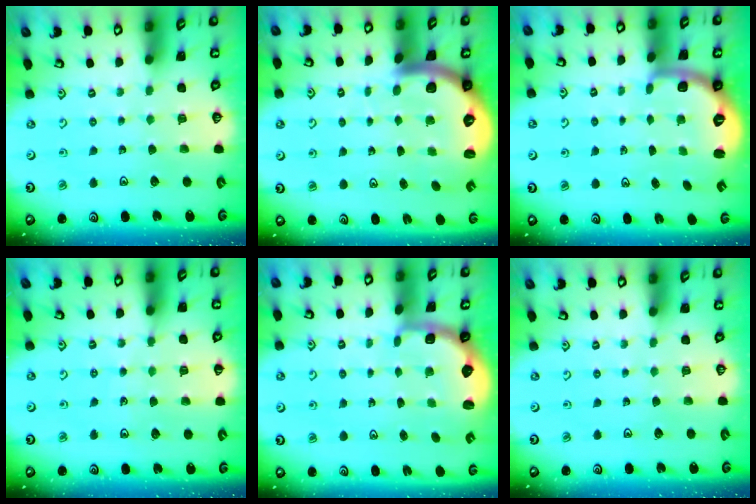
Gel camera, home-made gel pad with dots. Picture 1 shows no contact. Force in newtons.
{"total": 5.1, "press": 5.1, "slide": 0.9}
{"total": 2.5, "press": 1.9, "slide": 1.6}
{"total": 5.8, "press": 5.5, "slide": 1.6}
{"total": 2.5, "press": 1.9, "slide": 1.7}
{"total": 0.0}